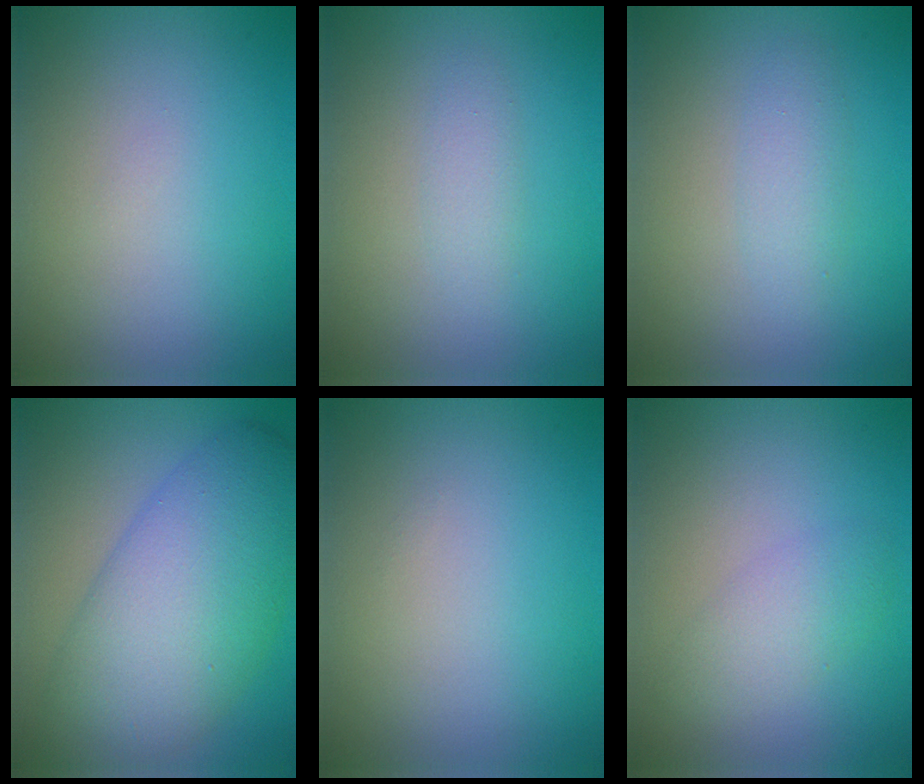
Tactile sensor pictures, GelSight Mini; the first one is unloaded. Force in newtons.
{"total": 1.5, "press": 1.5, "slide": 0.1}
{"total": 1.9, "press": 1.9, "slide": 0.0}
{"total": 10.3, "press": 10.3, "slide": 0.1}
{"total": 0.0}
{"total": 2.5, "press": 2.5, "slide": 0.1}